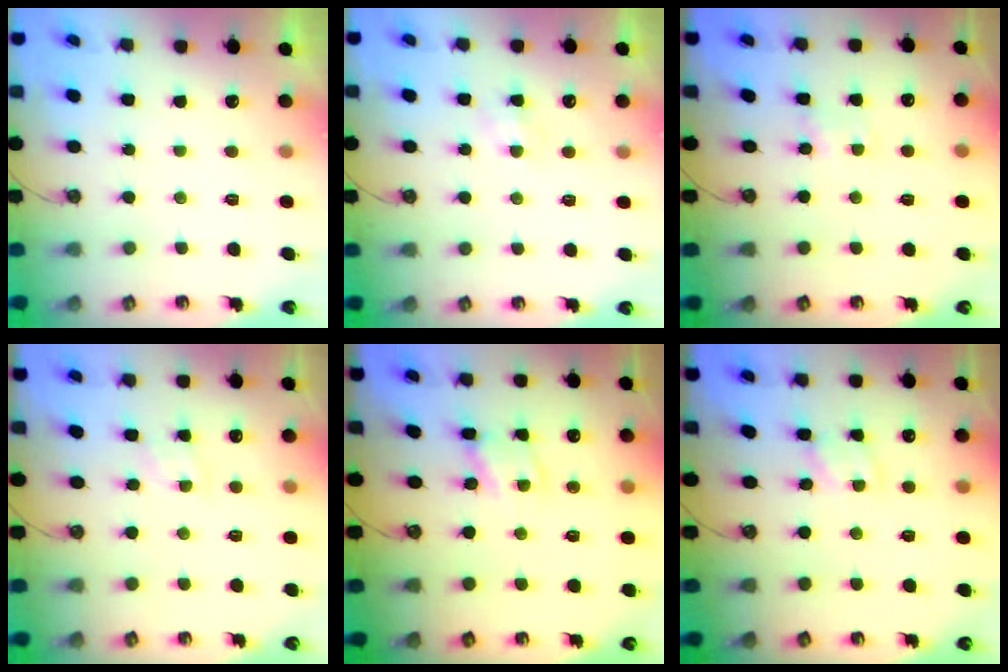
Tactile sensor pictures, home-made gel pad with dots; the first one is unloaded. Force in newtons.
{"total": 3.3, "press": 3.2, "slide": 0.4}
{"total": 2.0, "press": 2.0, "slide": 0.2}
{"total": 3.6, "press": 3.6, "slide": 0.4}
{"total": 5.9, "press": 5.9, "slide": 0.4}
{"total": 2.4, "press": 2.4, "slide": 0.2}